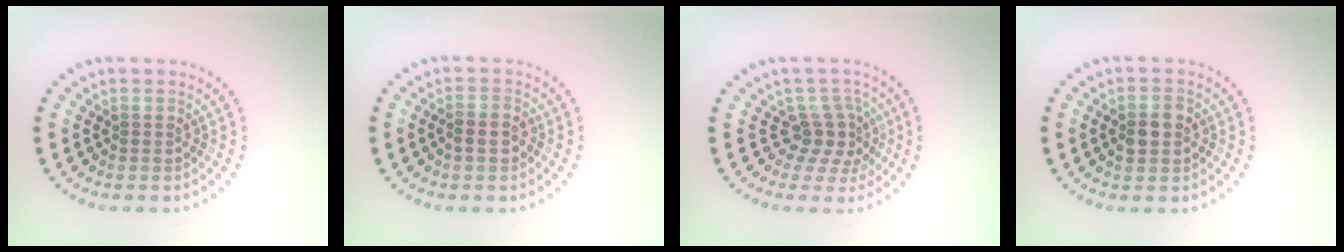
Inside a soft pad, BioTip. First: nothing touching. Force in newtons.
{"total": 1.5, "press": 1.4, "slide": 0.5}
{"total": 2.8, "press": 2.0, "slide": 2.0}
{"total": 2.6, "press": 2.6, "slide": 0.1}